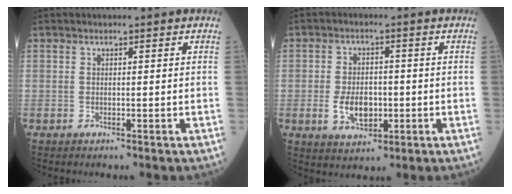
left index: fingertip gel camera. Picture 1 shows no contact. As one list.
[{"total": 5.8, "force": [-1.3, 3.5, 4.5], "torque": [-0.088, -0.001, -0.016]}]